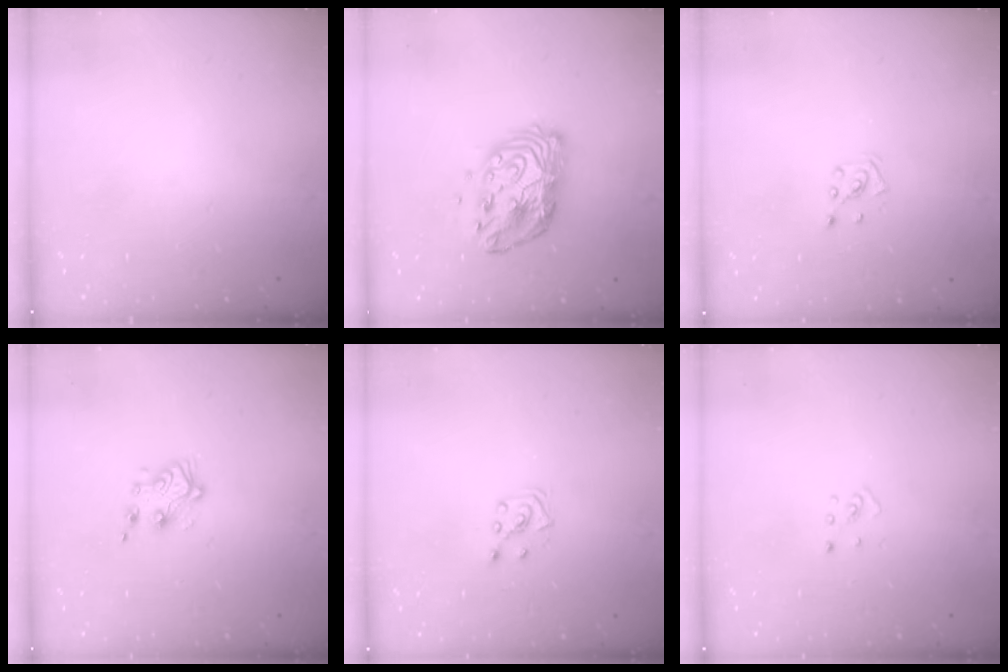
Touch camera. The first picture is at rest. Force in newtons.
{"total": 12.3, "press": 12.3, "slide": 1.0}
{"total": 2.2, "press": 2.2, "slide": 0.3}
{"total": 5.9, "press": 5.9, "slide": 0.5}
{"total": 4.4, "press": 4.3, "slide": 0.6}
{"total": 2.0, "press": 2.0, "slide": 0.3}